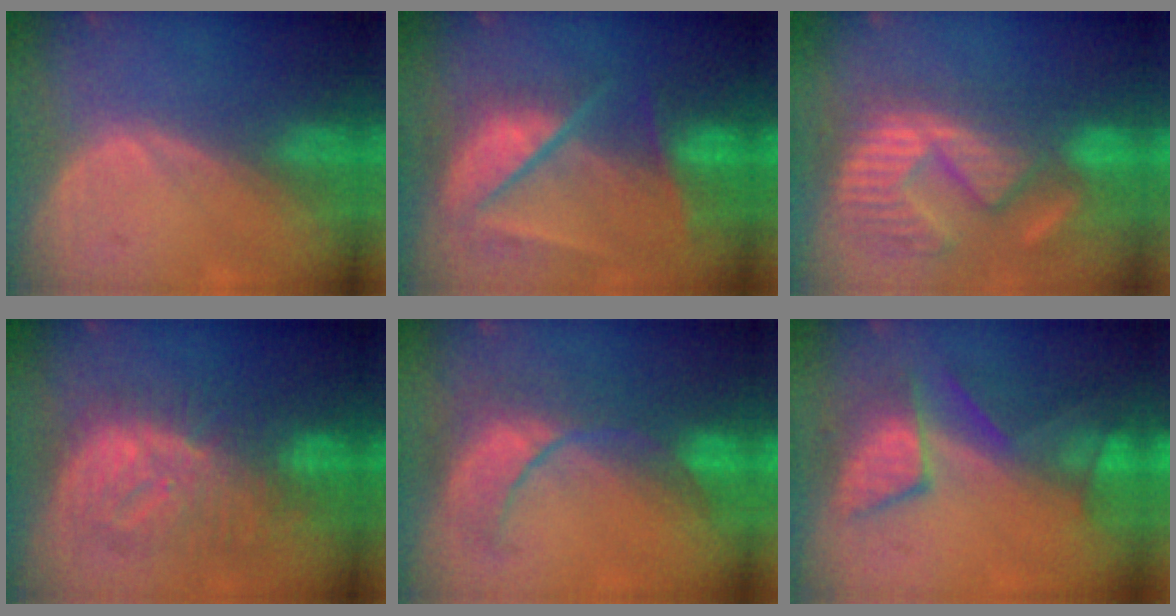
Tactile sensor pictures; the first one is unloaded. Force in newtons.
{"total": 9.7, "press": 8.4, "slide": 4.9}
{"total": 12.3, "press": 11.6, "slide": 4.0}
{"total": 10.4, "press": 10.4, "slide": 0.8}
{"total": 8.3, "press": 8.2, "slide": 1.1}
{"total": 8.8, "press": 8.2, "slide": 3.2}